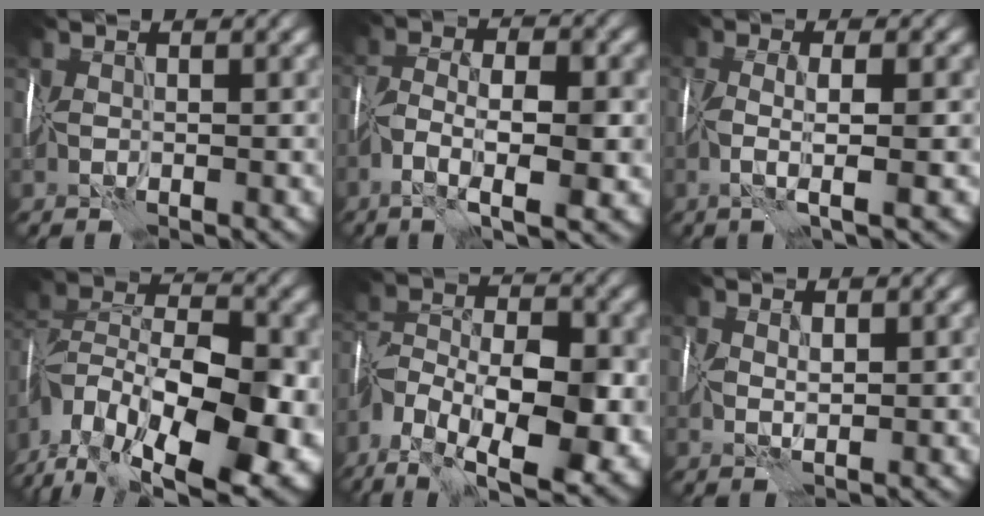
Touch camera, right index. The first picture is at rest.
{"total": 6.7, "force": [-2.0, 2.6, 5.8], "torque": [-0.101, 0.009, -0.038]}
{"total": 3.9, "force": [-0.4, 0.7, 3.8], "torque": [-0.063, -0.003, -0.009]}
{"total": 18.7, "force": [-9.2, 10.6, 12.4], "torque": [-0.221, -0.003, -0.136]}
{"total": 12.9, "force": [-6.3, 6.5, 9.2], "torque": [-0.167, -0.002, -0.109]}
{"total": 1.2, "force": [0.5, 0.6, 0.9], "torque": [-0.019, -0.002, 0.012]}